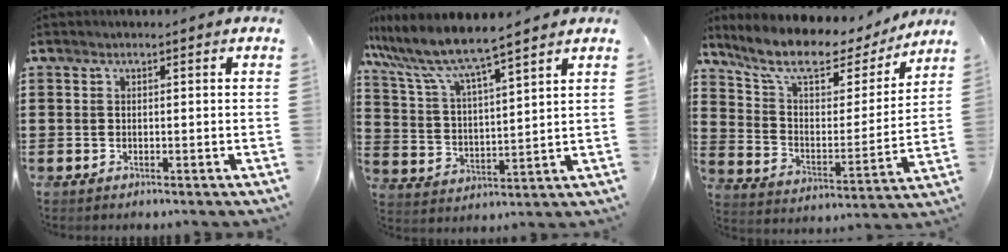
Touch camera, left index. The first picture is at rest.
{"total": 6.9, "force": [6.2, 0.0, 3.1], "torque": [-0.088, -0.037, 0.101]}
{"total": 9.8, "force": [7.9, 3.0, 5.0], "torque": [-0.125, -0.042, 0.133]}